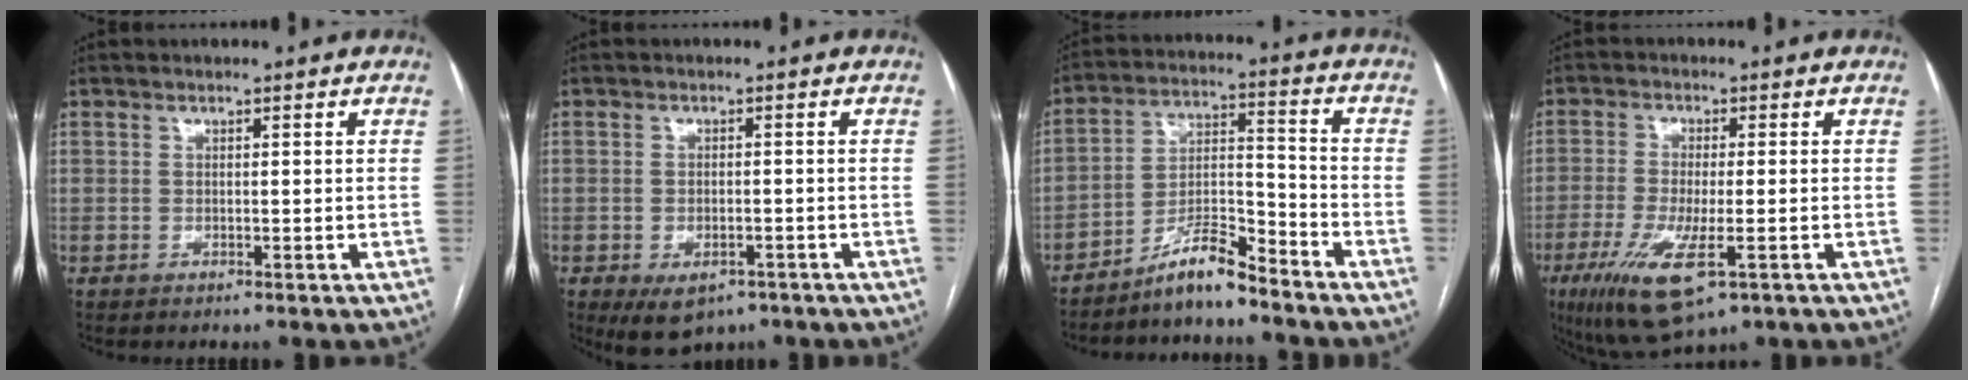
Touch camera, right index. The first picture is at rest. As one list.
[{"total": 5.3, "force": [-3.1, 3.2, 2.9], "torque": [-0.048, -0.006, -0.037]}, {"total": 7.8, "force": [-6.8, 1.2, 3.6], "torque": [-0.068, 0.018, -0.124]}, {"total": 10.4, "force": [-4.6, 2.5, 9.0], "torque": [-0.176, -0.030, -0.075]}]